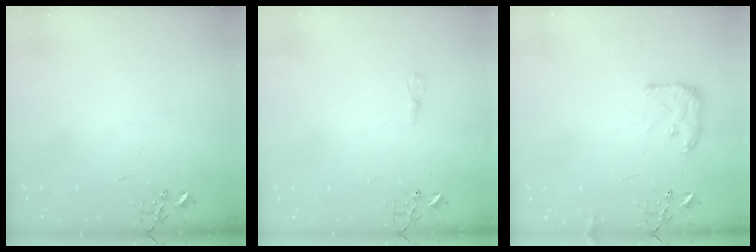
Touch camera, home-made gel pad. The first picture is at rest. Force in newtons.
{"total": 3.6, "press": 3.6, "slide": 0.4}
{"total": 8.9, "press": 8.8, "slide": 0.6}